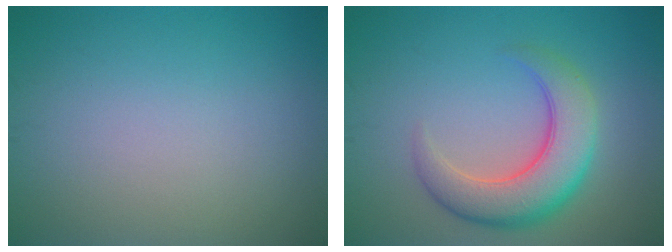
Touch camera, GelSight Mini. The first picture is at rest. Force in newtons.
{"total": 6.4, "press": 6.4, "slide": 0.3}